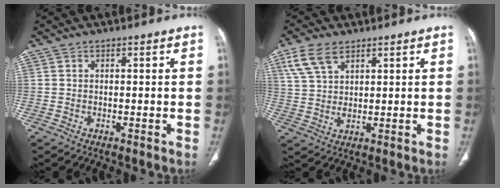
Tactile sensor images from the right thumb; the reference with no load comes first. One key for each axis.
{"total": 7.4, "fx": 4.2, "fy": 3.9, "fz": 4.6, "tx": -0.092, "ty": -0.008, "tz": 0.090}